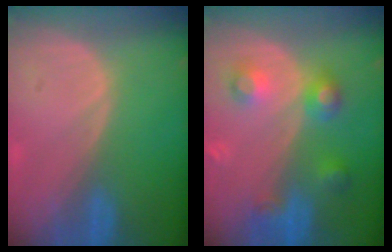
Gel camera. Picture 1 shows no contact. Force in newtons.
{"total": 5.6, "press": 5.6, "slide": 0.3}